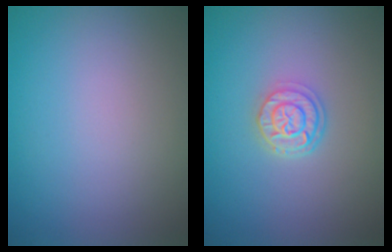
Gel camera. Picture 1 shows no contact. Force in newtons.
{"total": 2.7, "press": 2.2, "slide": 1.5}